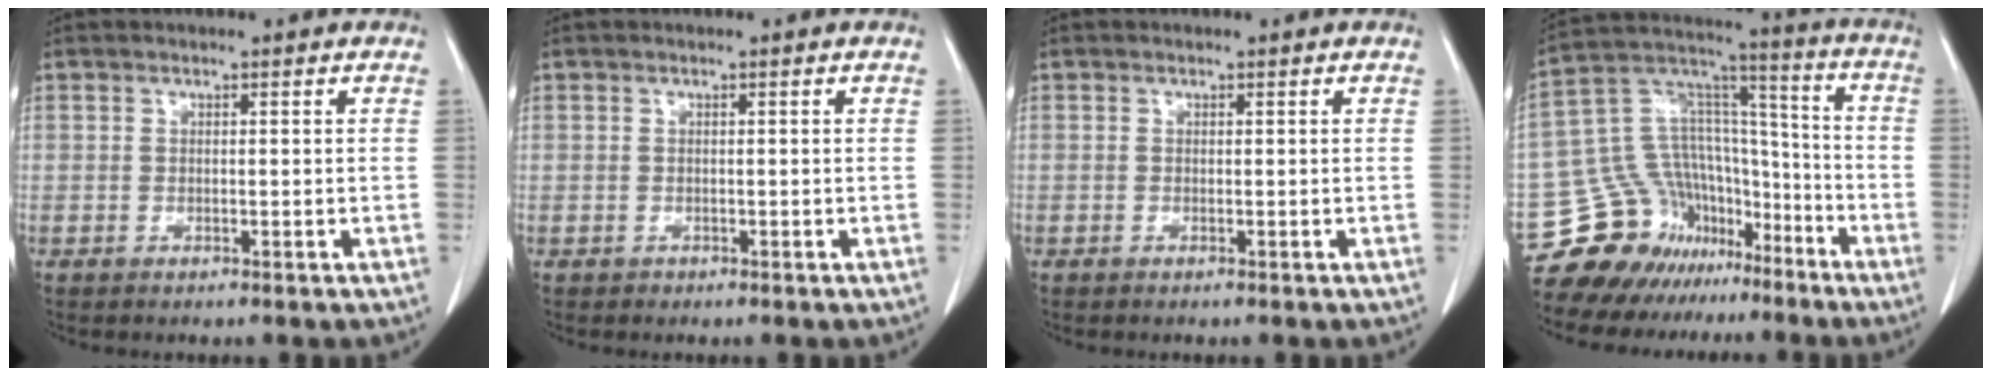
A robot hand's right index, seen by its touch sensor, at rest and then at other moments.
{"total": 0.5, "force": [-0.2, 0.4, -0.1], "torque": [0.000, 0.004, -0.006]}
{"total": 0.0}
{"total": 18.0, "force": [-12.7, 11.3, 5.9], "torque": [-0.115, 0.089, -0.214]}